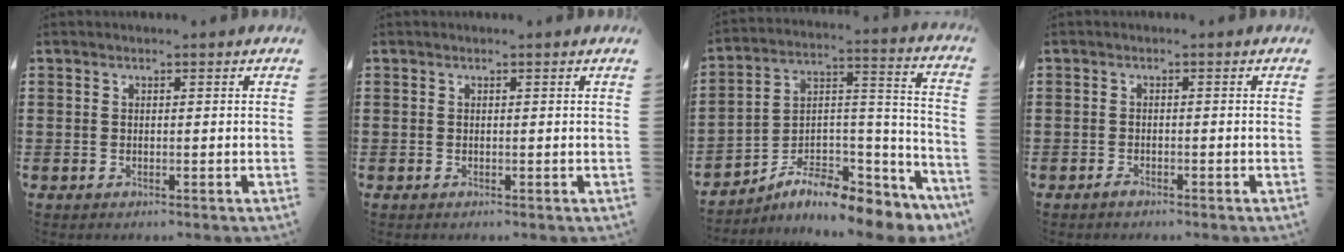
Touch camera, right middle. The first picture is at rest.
{"total": 0.0}
{"total": 9.3, "force": [-8.1, 1.9, 4.2], "torque": [-0.073, 0.007, -0.159]}
{"total": 1.1, "force": [-0.9, 0.3, 0.4], "torque": [-0.011, -0.004, -0.018]}